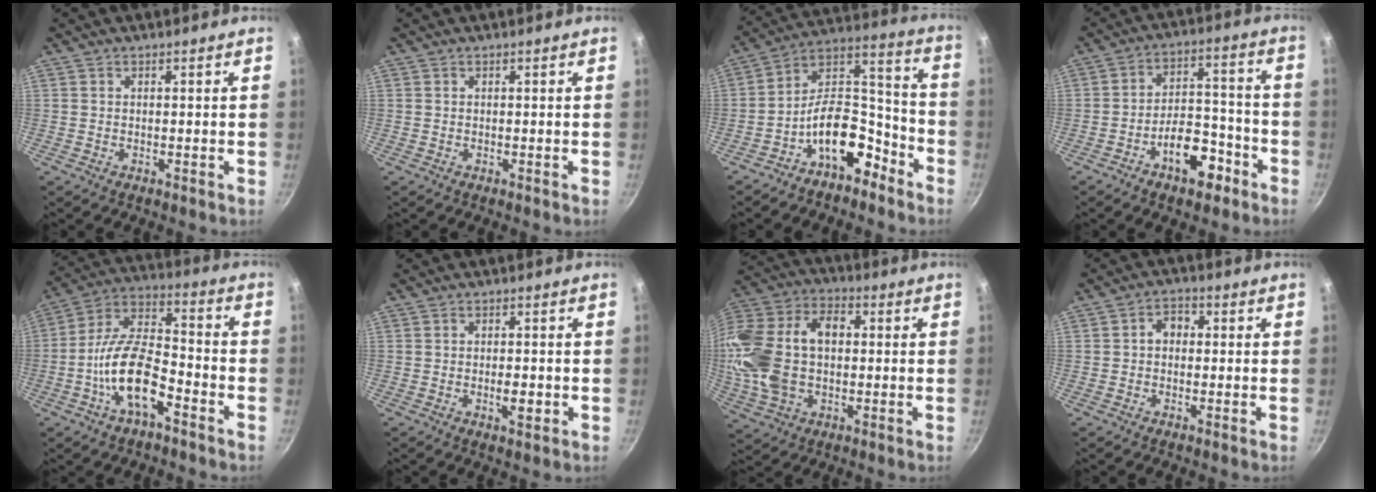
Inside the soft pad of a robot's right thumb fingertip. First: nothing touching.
{"total": 0.0}
{"total": 14.5, "force": [-8.2, 7.8, 9.1], "torque": [-0.106, 0.105, -0.141]}
{"total": 11.2, "force": [-6.1, 5.8, 7.4], "torque": [-0.082, 0.062, -0.091]}
{"total": 14.7, "force": [-6.2, 6.5, 11.6], "torque": [-0.197, 0.049, -0.125]}
{"total": 3.1, "force": [-0.7, 1.4, 2.7], "torque": [-0.040, 0.003, -0.012]}
{"total": 21.1, "force": [0.5, 14.0, 15.8], "torque": [-0.306, 0.037, 0.005]}
{"total": 3.7, "force": [0.1, 2.9, 2.2], "torque": [-0.013, 0.011, -0.005]}